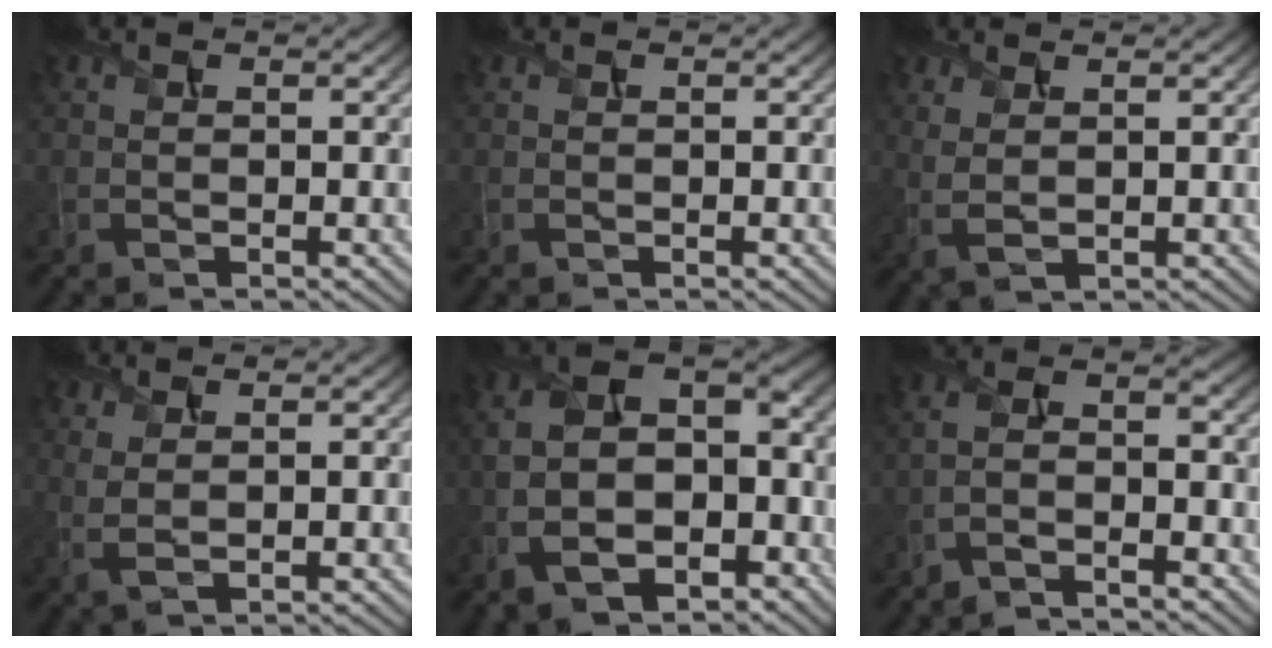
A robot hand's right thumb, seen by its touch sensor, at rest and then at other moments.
{"total": 0.0}
{"total": 2.3, "force": [1.1, 0.9, 1.8], "torque": [-0.051, -0.002, 0.025]}
{"total": 2.3, "force": [1.3, 0.6, 1.8], "torque": [-0.042, 0.002, 0.028]}
{"total": 14.5, "force": [-4.1, 9.5, 10.1], "torque": [-0.237, -0.038, -0.059]}
{"total": 5.9, "force": [-4.1, 1.4, 4.1], "torque": [-0.084, 0.001, -0.085]}